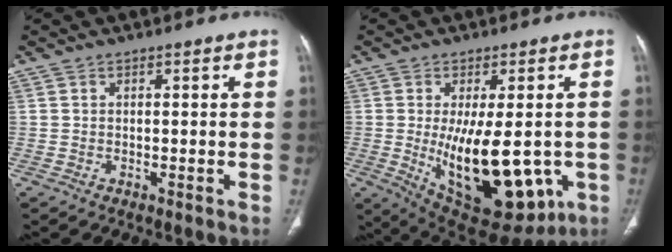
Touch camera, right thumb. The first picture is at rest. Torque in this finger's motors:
{"motor_torque": [2.15, 2.79, 1.91, -0.44, 0.52]}